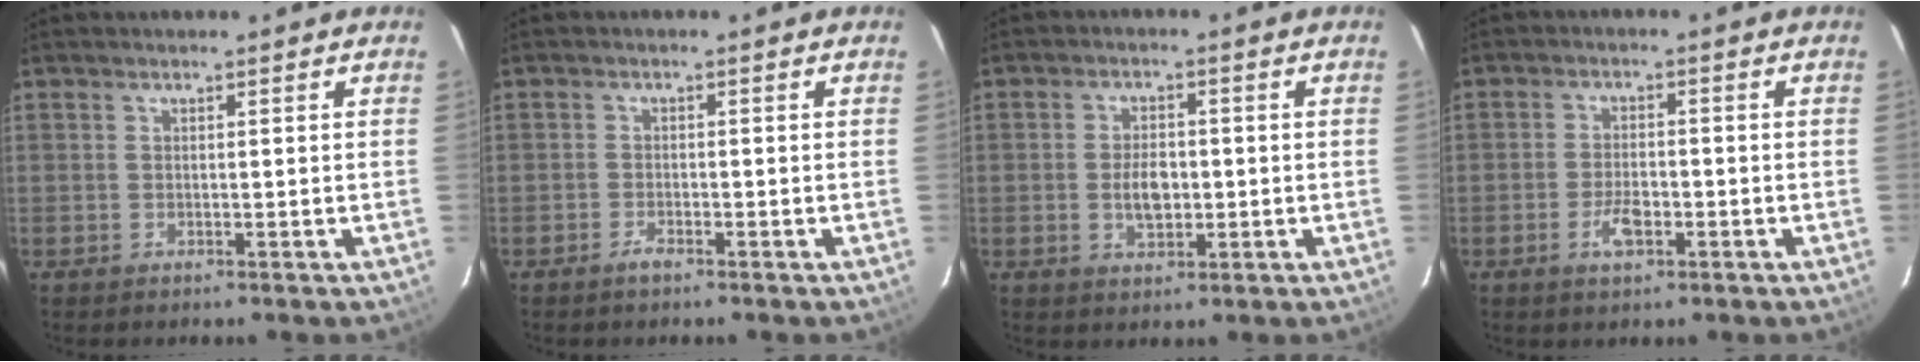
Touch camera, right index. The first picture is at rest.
{"total": 1.6, "force": [-1.3, 0.5, 0.7], "torque": [-0.017, -0.001, -0.028]}
{"total": 5.2, "force": [-0.7, 3.1, 4.2], "torque": [-0.078, 0.000, -0.009]}
{"total": 4.6, "force": [-2.0, 2.1, 3.5], "torque": [-0.071, -0.002, -0.034]}